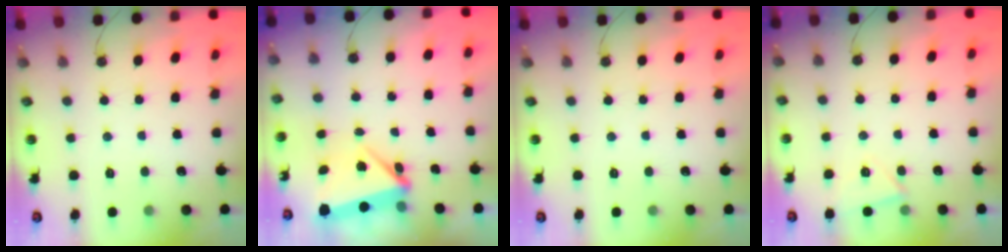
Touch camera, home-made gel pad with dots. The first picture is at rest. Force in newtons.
{"total": 7.0, "press": 6.9, "slide": 0.6}
{"total": 0.0}
{"total": 4.0, "press": 3.9, "slide": 0.5}